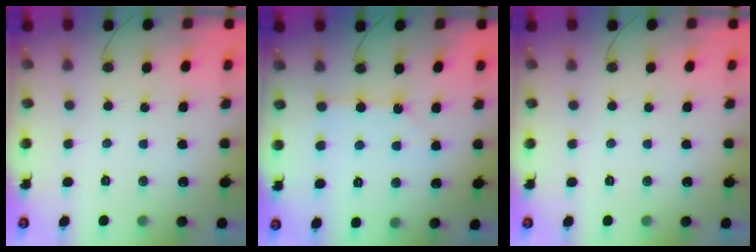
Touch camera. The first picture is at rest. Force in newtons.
{"total": 3.5, "press": 3.5, "slide": 0.4}
{"total": 0.0}